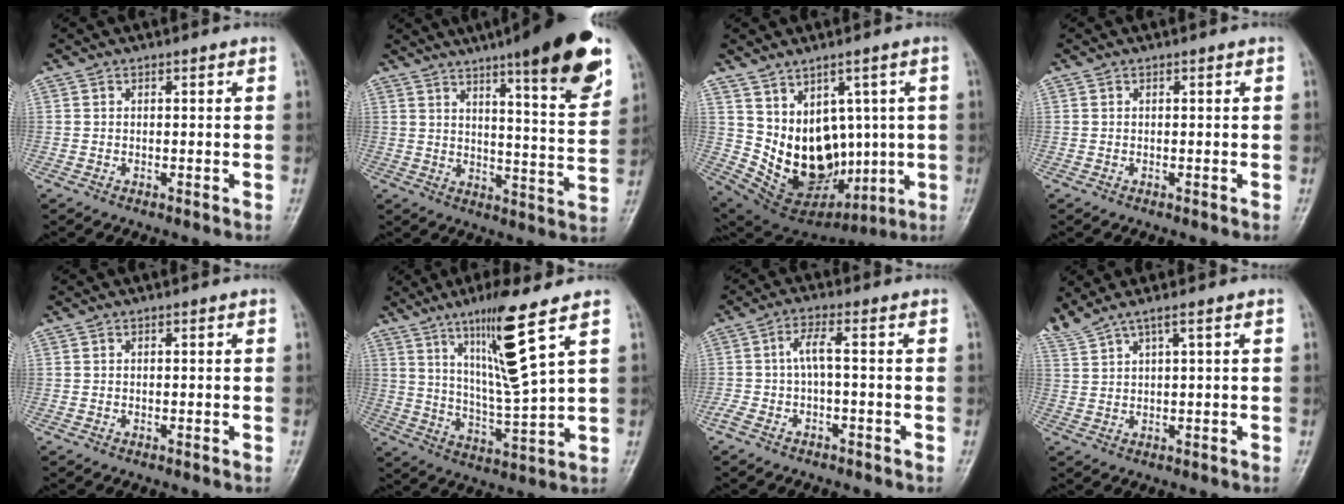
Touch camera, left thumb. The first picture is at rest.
{"total": 18.6, "force": [11.5, 3.1, 14.3], "torque": [-0.177, -0.055, 0.161]}
{"total": 15.2, "force": [0.9, 11.2, 10.2], "torque": [-0.124, -0.009, 0.059]}
{"total": 0.0}
{"total": 0.0}
{"total": 13.6, "force": [7.2, 0.3, 11.5], "torque": [-0.209, -0.052, 0.140]}
{"total": 4.5, "force": [-1.0, 0.6, 4.3], "torque": [-0.111, 0.021, -0.020]}
{"total": 4.5, "force": [3.5, -0.4, 2.8], "torque": [-0.078, 0.008, 0.082]}